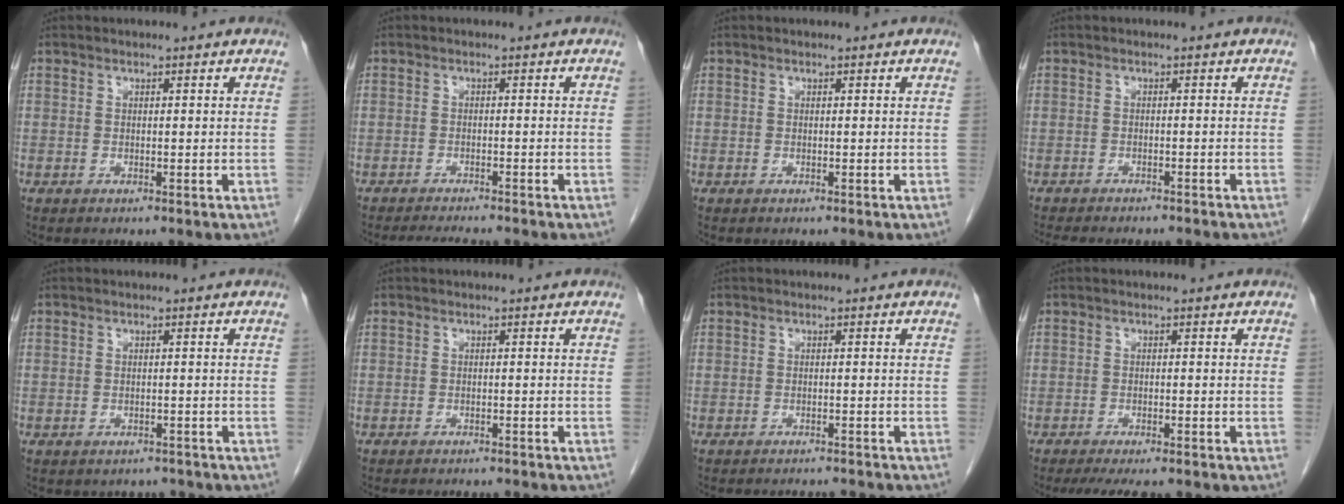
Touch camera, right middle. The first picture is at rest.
{"total": 5.1, "force": [-4.8, 0.1, 1.8], "torque": [-0.025, -0.012, -0.075]}
{"total": 0.0}
{"total": 11.2, "force": [-10.0, 1.9, 4.7], "torque": [-0.065, -0.015, -0.125]}
{"total": 3.4, "force": [-3.0, 1.6, -0.2], "torque": [0.005, 0.007, -0.037]}
{"total": 8.7, "force": [-8.0, 1.4, 3.2], "torque": [-0.035, -0.011, -0.095]}
{"total": 5.7, "force": [-5.7, 0.2, 1.0], "torque": [-0.008, -0.001, -0.068]}
{"total": 7.8, "force": [-6.7, 1.4, 3.7], "torque": [-0.048, -0.011, -0.096]}